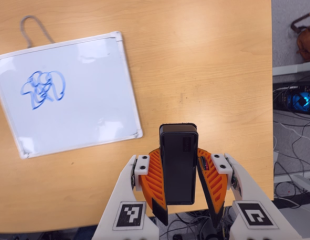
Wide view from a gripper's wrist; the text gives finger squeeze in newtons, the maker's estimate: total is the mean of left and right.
{"total": 8.0, "left": 7.5, "right": 8.6}